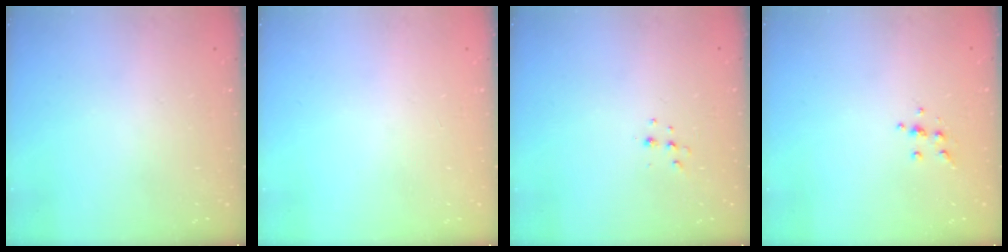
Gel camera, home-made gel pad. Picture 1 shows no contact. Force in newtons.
{"total": 0.0}
{"total": 3.8, "press": 3.7, "slide": 0.7}
{"total": 4.3, "press": 4.2, "slide": 1.1}